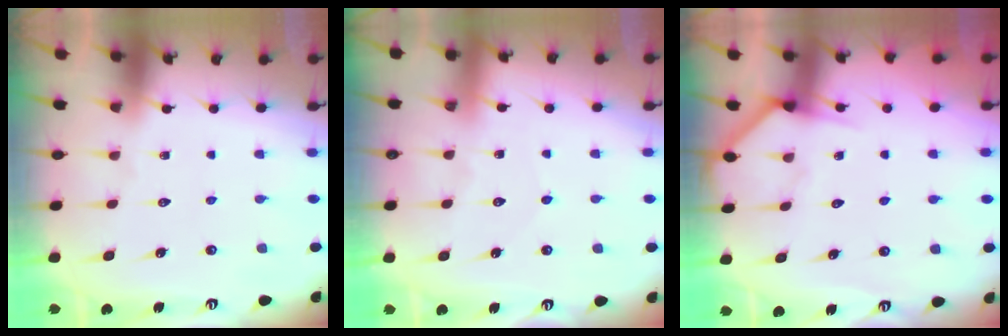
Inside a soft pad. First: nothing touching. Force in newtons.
{"total": 3.9, "press": 3.9, "slide": 0.5}
{"total": 6.2, "press": 6.2, "slide": 0.2}